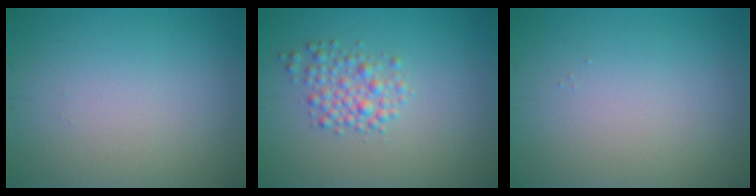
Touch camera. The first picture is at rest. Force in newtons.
{"total": 2.6, "press": 2.6, "slide": 0.1}
{"total": 0.0}